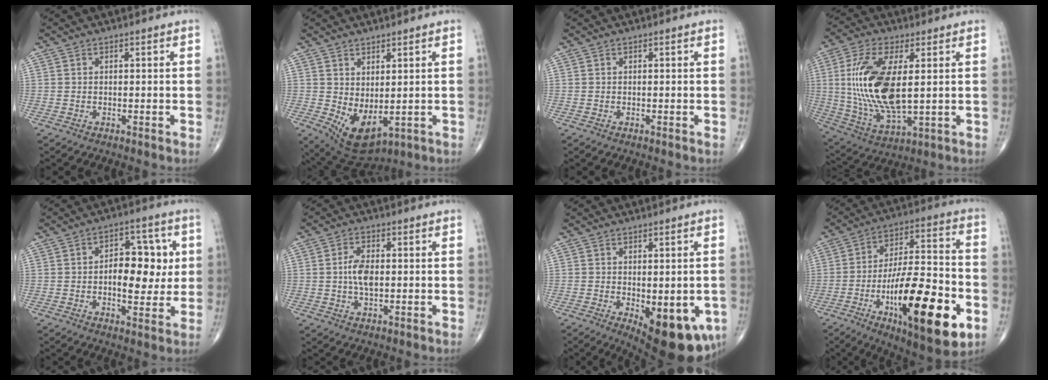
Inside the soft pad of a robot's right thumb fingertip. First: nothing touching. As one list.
[{"total": 7.7, "force": [-0.2, 4.0, 6.6], "torque": [-0.102, -0.012, 0.021]}, {"total": 0.0}, {"total": 18.1, "force": [2.0, 7.7, 16.3], "torque": [-0.338, -0.017, 0.048]}, {"total": 11.2, "force": [0.5, 6.4, 9.2], "torque": [-0.095, 0.011, 0.008]}, {"total": 5.0, "force": [0.0, 2.5, 4.3], "torque": [-0.086, 0.003, -0.001]}, {"total": 14.9, "force": [-4.8, 6.2, 12.6], "torque": [-0.128, -0.009, -0.047]}, {"total": 26.7, "force": [-9.3, 8.5, 23.5], "torque": [-0.357, 0.027, -0.138]}]